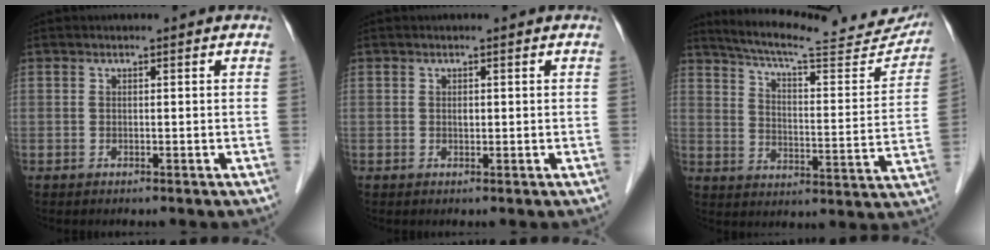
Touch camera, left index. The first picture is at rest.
{"total": 1.1, "force": [-1.1, 0.2, 0.2], "torque": [-0.004, -0.005, -0.018]}
{"total": 21.7, "force": [19.7, 3.1, 8.5], "torque": [-0.124, -0.047, 0.248]}